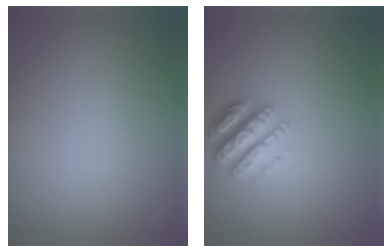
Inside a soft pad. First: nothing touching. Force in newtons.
{"total": 3.8, "press": 3.0, "slide": 2.2}